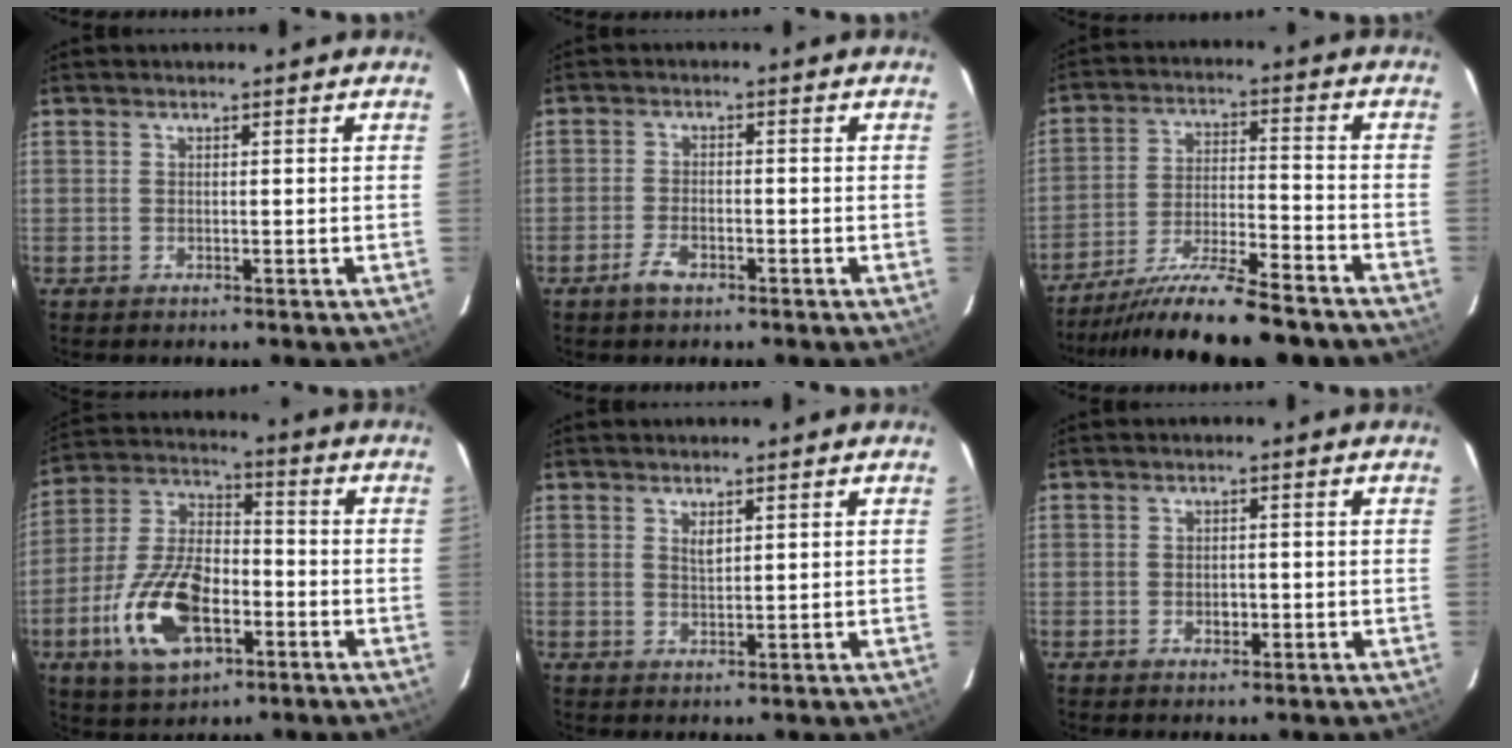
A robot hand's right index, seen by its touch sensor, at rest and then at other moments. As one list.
[{"total": 3.7, "force": [-2.5, 1.5, 2.3], "torque": [-0.055, 0.000, -0.047]}, {"total": 18.7, "force": [-16.5, 2.0, 8.6], "torque": [-0.170, -0.039, -0.260]}, {"total": 16.8, "force": [-6.5, 8.6, 12.9], "torque": [-0.273, 0.002, -0.113]}, {"total": 1.7, "force": [0.9, 0.7, 1.3], "torque": [-0.021, 0.001, 0.017]}, {"total": 1.9, "force": [-0.6, 1.4, 1.1], "torque": [-0.019, 0.004, -0.008]}]